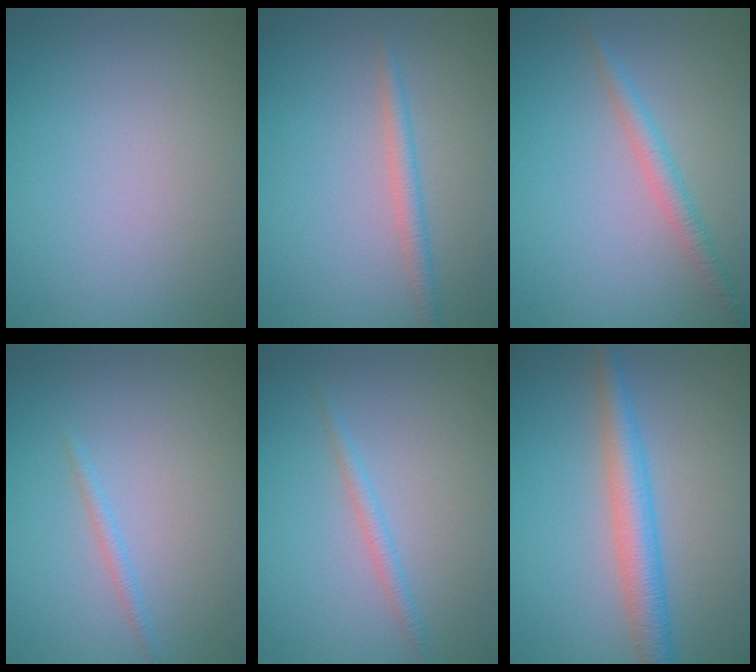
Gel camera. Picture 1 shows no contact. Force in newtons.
{"total": 1.7, "press": 1.7, "slide": 0.0}
{"total": 2.0, "press": 2.0, "slide": 0.1}
{"total": 0.5, "press": 0.5, "slide": 0.1}
{"total": 1.2, "press": 1.2, "slide": 0.1}
{"total": 3.7, "press": 3.7, "slide": 0.1}